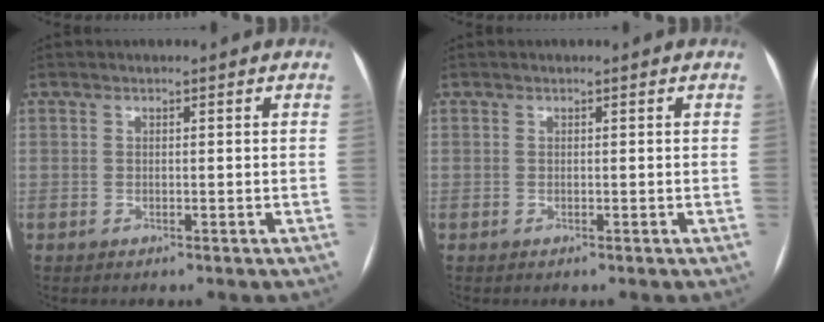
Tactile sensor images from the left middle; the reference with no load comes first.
{"total": 0.0}